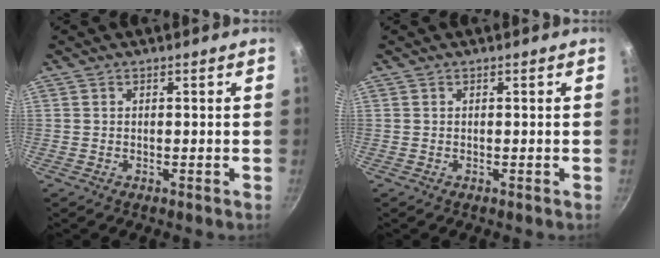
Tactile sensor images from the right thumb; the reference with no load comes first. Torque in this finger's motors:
{"motor_torque": [-0.07, -0.08, 0.11, 0.09, 0.02]}